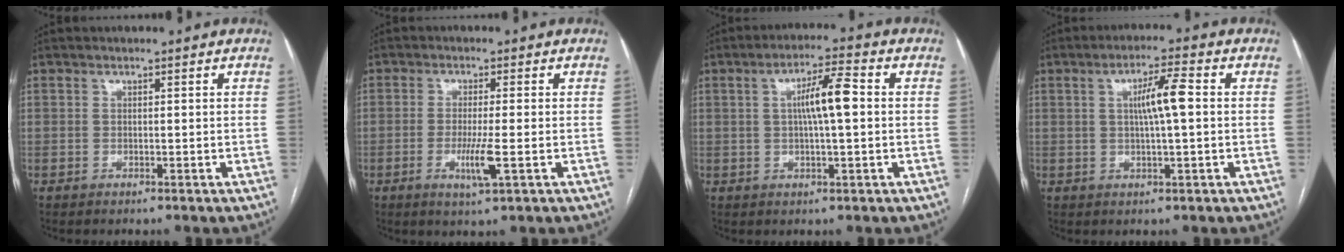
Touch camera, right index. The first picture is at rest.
{"total": 4.6, "force": [-1.4, -0.1, 4.4], "torque": [-0.089, -0.012, -0.025]}
{"total": 6.9, "force": [0.7, 0.8, 6.8], "torque": [-0.120, 0.014, 0.009]}
{"total": 5.8, "force": [0.7, 0.4, 5.7], "torque": [-0.101, 0.010, 0.012]}